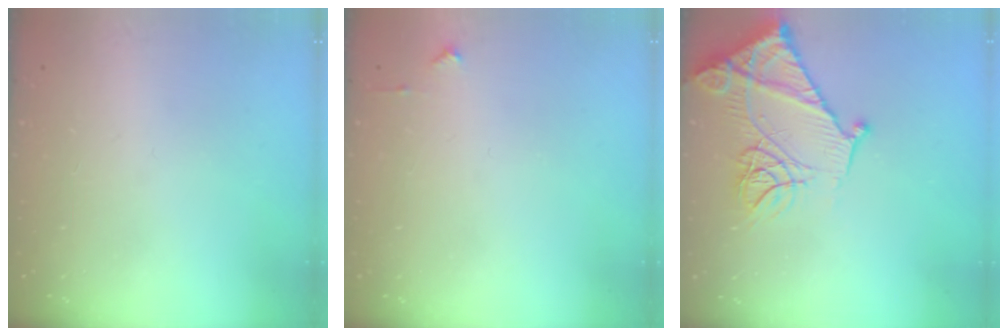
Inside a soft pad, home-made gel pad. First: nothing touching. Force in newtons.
{"total": 3.0, "press": 3.0, "slide": 0.4}
{"total": 19.3, "press": 19.2, "slide": 2.1}